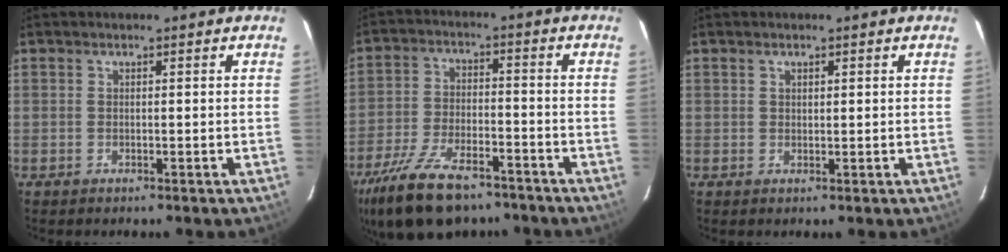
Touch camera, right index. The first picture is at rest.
{"total": 18.6, "force": [-13.6, 7.8, 10.1], "torque": [-0.222, -0.030, -0.229]}
{"total": 0.8, "force": [0.5, 0.5, 0.3], "torque": [-0.004, 0.002, 0.010]}